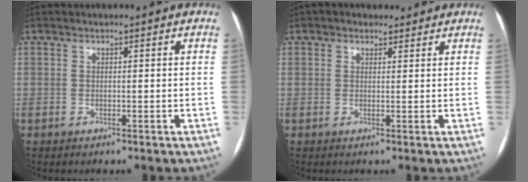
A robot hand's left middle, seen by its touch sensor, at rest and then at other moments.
{"total": 2.4, "force": [1.8, 1.5, 0.4], "torque": [-0.008, 0.017, 0.025]}